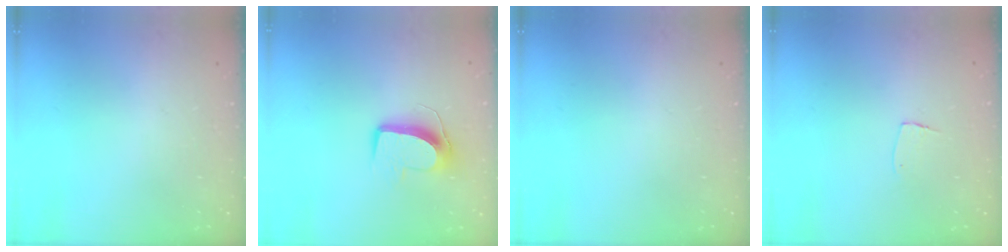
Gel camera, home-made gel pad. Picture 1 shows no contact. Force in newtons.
{"total": 9.7, "press": 9.7, "slide": 0.6}
{"total": 0.0}
{"total": 5.4, "press": 5.4, "slide": 0.3}